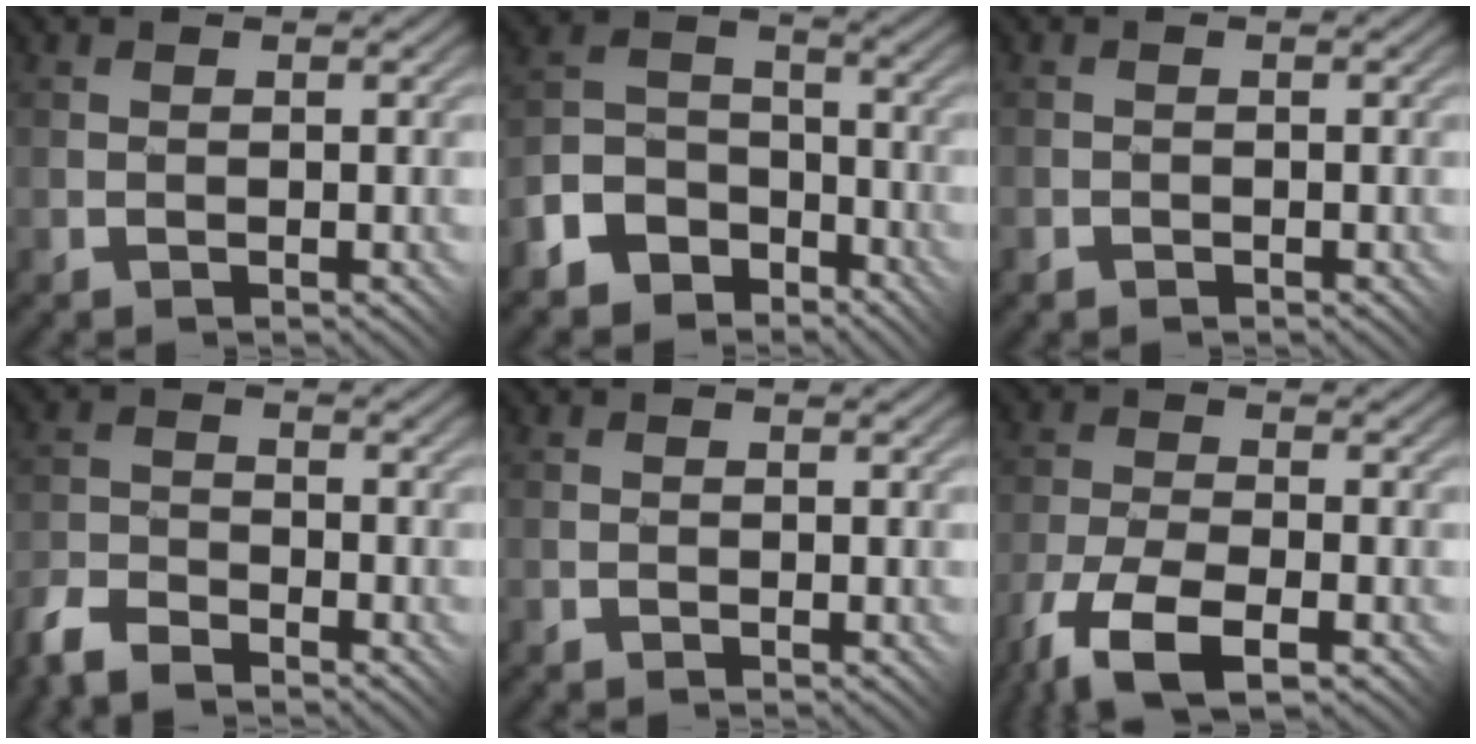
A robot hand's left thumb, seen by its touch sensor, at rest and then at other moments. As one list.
[{"total": 8.7, "force": [-6.0, 5.5, 3.1], "torque": [-0.081, -0.008, -0.120]}, {"total": 1.0, "force": [-0.7, 0.6, 0.1], "torque": [-0.003, -0.002, -0.017]}, {"total": 5.9, "force": [-4.8, 2.3, 2.6], "torque": [-0.056, -0.005, -0.104]}, {"total": 0.6, "force": [-0.6, 0.2, 0.1], "torque": [-0.004, 0.001, -0.014]}, {"total": 8.7, "force": [-5.4, 3.1, 6.0], "torque": [-0.125, -0.008, -0.104]}]